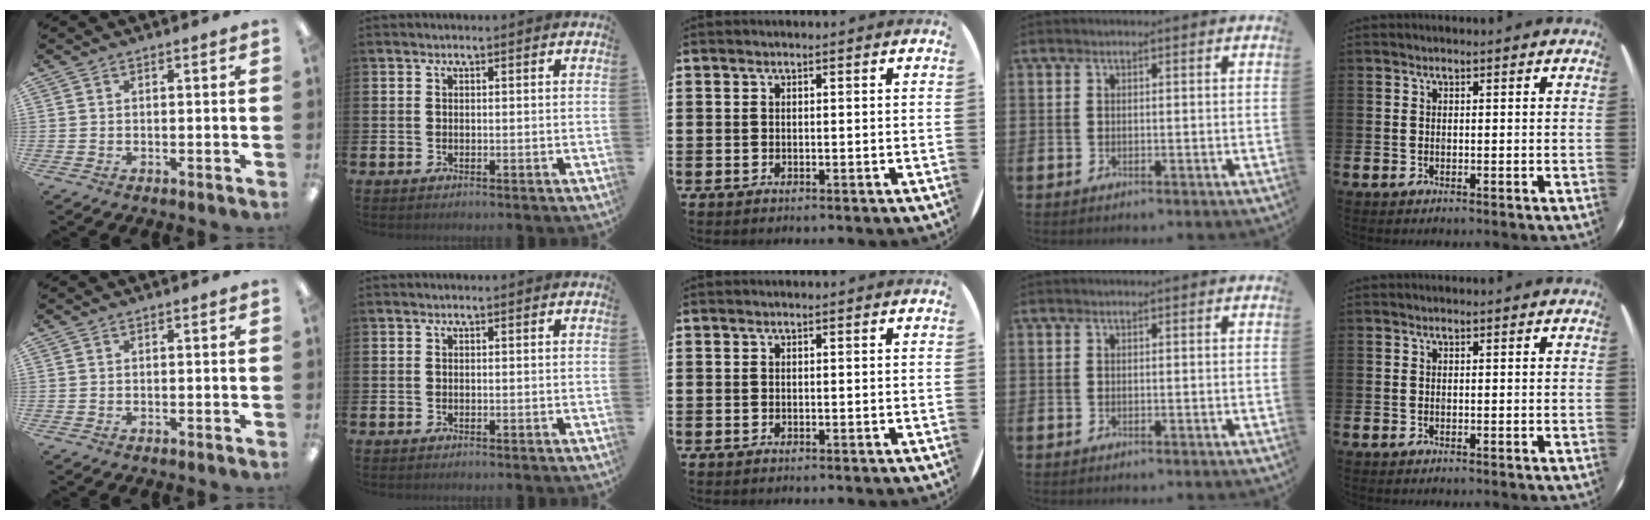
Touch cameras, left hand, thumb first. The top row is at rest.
{}